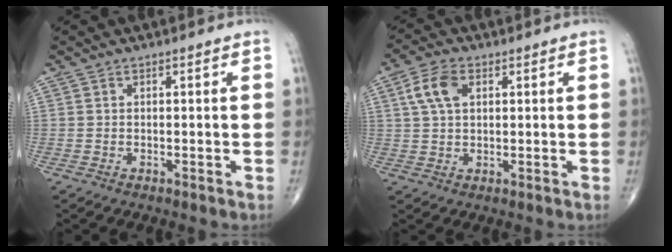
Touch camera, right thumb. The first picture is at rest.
{"total": 6.2, "force": [2.0, 3.7, 4.6], "torque": [-0.091, 0.007, 0.038]}